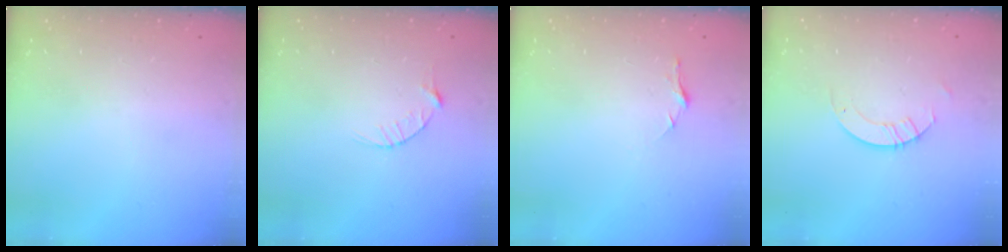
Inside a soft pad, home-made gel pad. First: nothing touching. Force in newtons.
{"total": 2.9, "press": 2.9, "slide": 0.4}
{"total": 5.7, "press": 5.6, "slide": 0.6}
{"total": 2.6, "press": 2.6, "slide": 0.2}